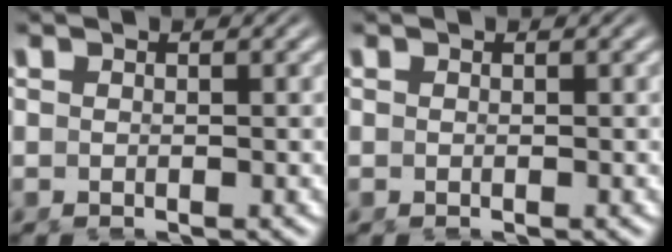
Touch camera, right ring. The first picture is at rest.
{"total": 0.0}